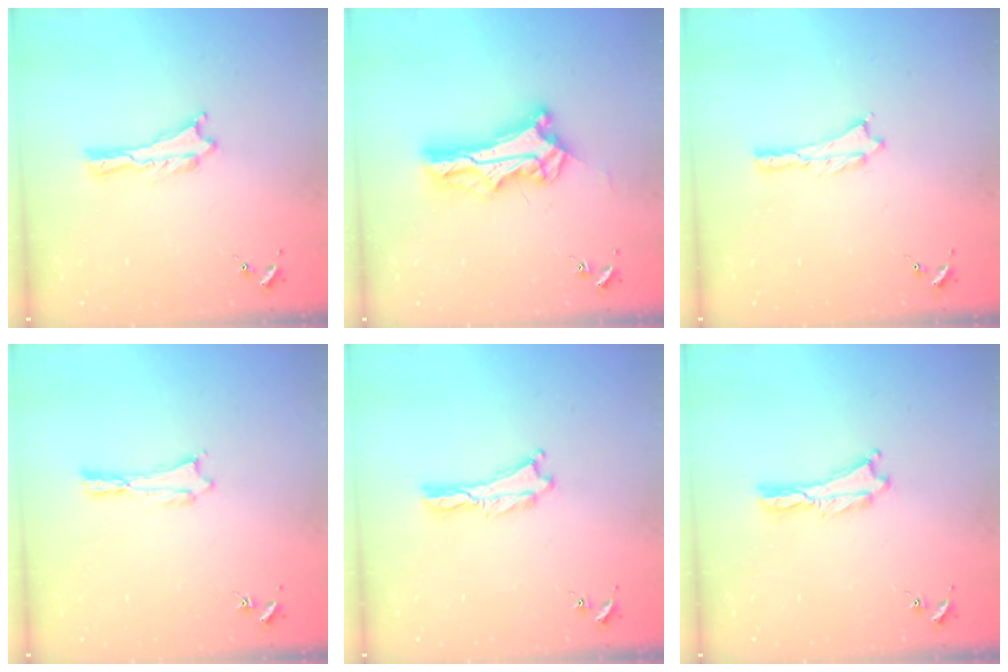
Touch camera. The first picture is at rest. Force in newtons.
{"total": 10.8, "press": 10.8, "slide": 0.8}
{"total": 0.0}
{"total": 0.0}
{"total": 0.0}
{"total": 0.0}